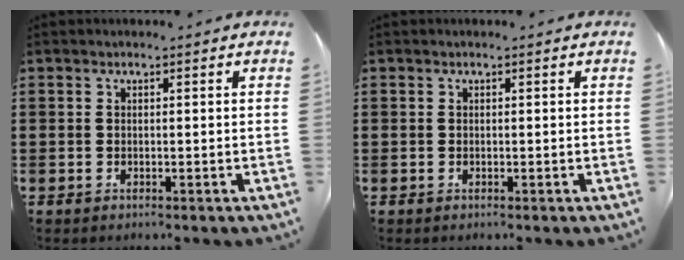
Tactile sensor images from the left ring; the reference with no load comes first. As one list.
[{"total": 0.0}]